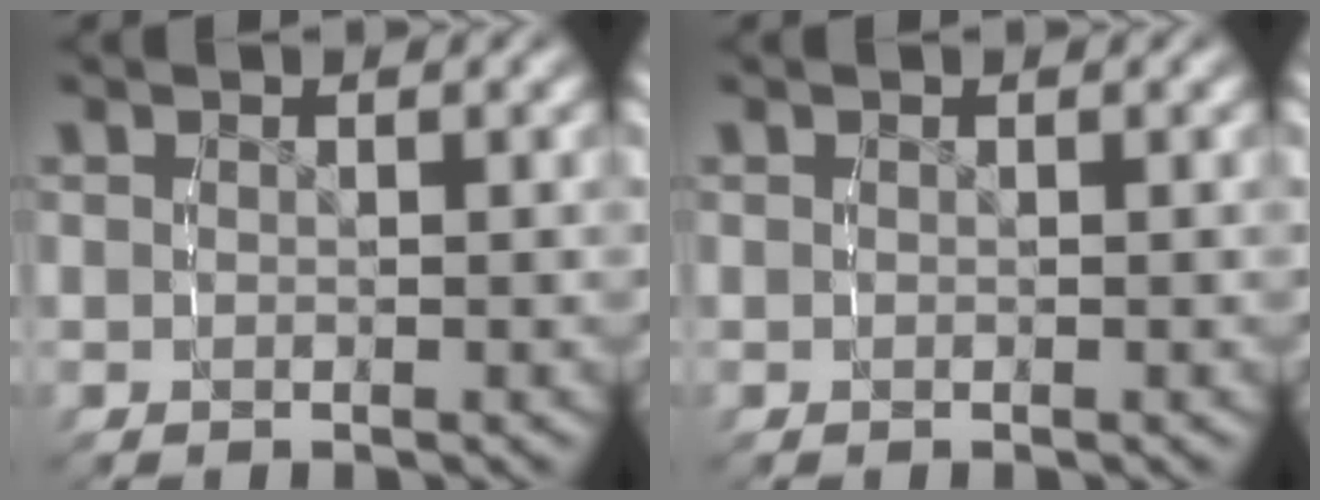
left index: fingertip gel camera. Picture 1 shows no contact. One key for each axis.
{"total": 0.0}